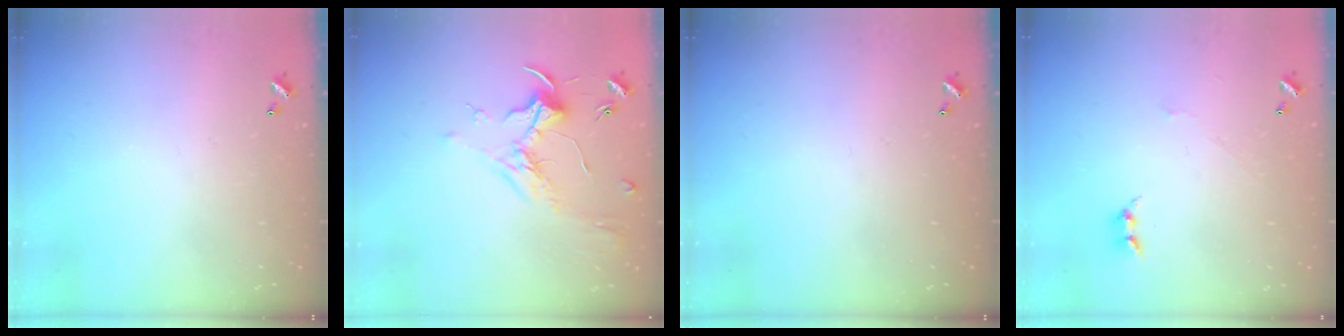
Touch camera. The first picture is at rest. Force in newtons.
{"total": 1.8, "press": 1.6, "slide": 0.9}
{"total": 0.0}
{"total": 0.9, "press": 0.8, "slide": 0.4}